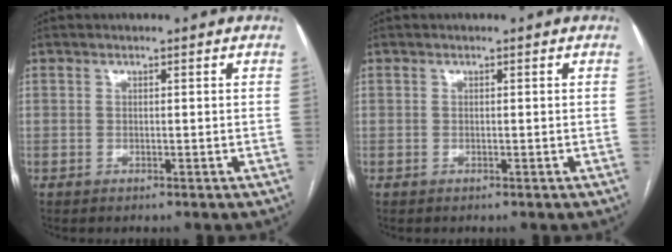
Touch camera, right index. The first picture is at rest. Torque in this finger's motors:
{"motor_torque": [-0.03, -0.01, -0.02, 0.00]}